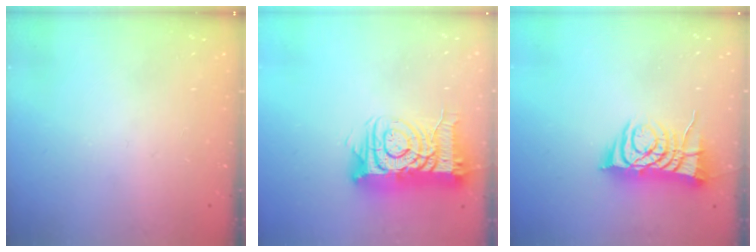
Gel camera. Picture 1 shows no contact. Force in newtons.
{"total": 15.4, "press": 15.4, "slide": 1.3}
{"total": 9.2, "press": 9.1, "slide": 1.1}